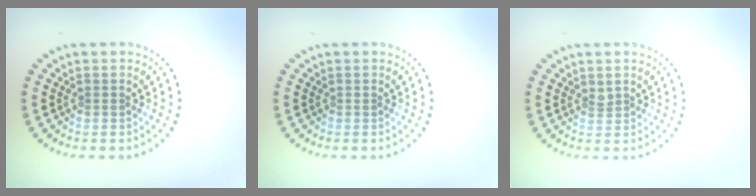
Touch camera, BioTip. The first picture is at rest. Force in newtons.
{"total": 0.0}
{"total": 0.8, "press": 0.5, "slide": 0.6}